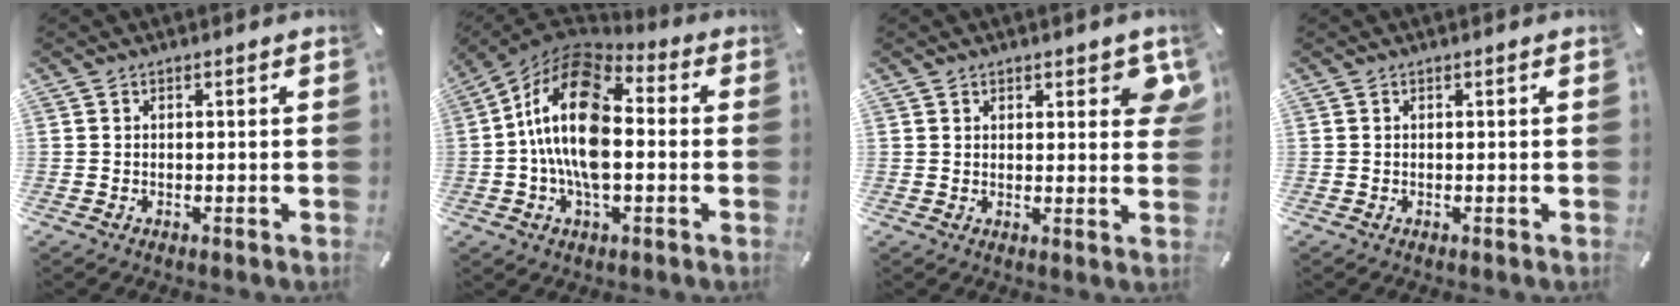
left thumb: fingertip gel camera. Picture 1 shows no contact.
{"total": 18.2, "force": [-0.6, 10.3, 15.0], "torque": [-0.308, 0.005, -0.015]}
{"total": 4.7, "force": [2.5, 2.4, 3.2], "torque": [-0.026, -0.008, 0.038]}
{"total": 0.0}